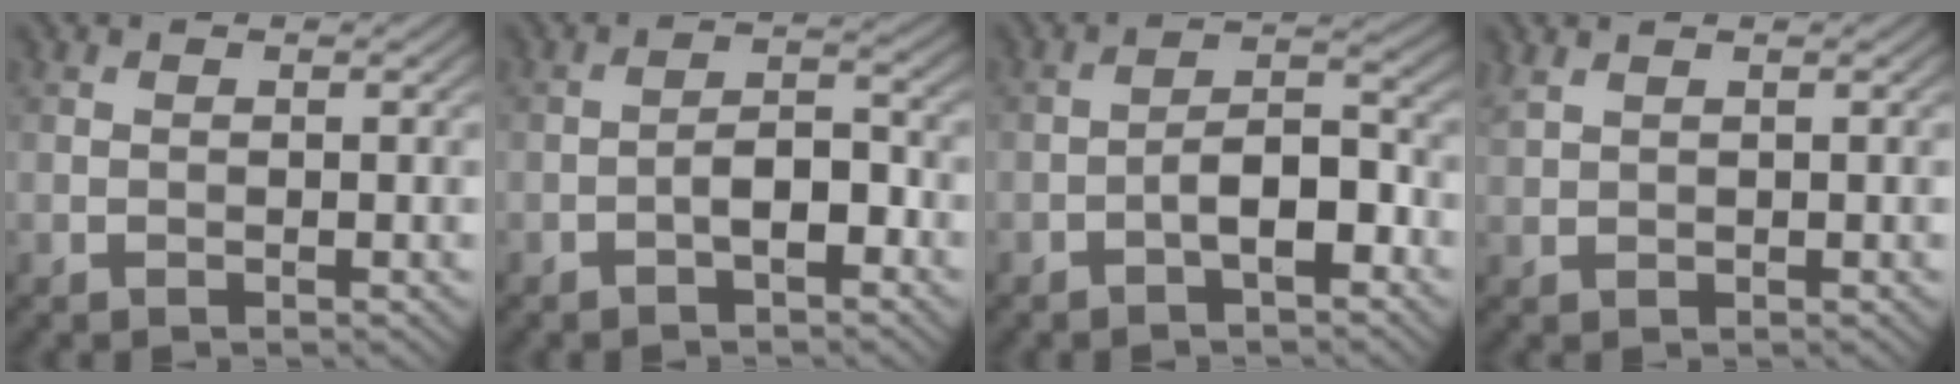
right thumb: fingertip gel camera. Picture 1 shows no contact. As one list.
[{"total": 3.8, "force": [-1.8, 1.5, 3.0], "torque": [-0.044, 0.012, -0.037]}, {"total": 5.4, "force": [-2.4, 2.0, 4.4], "torque": [-0.069, 0.016, -0.049]}, {"total": 1.3, "force": [1.2, 0.1, 0.6], "torque": [-0.024, 0.007, 0.031]}]